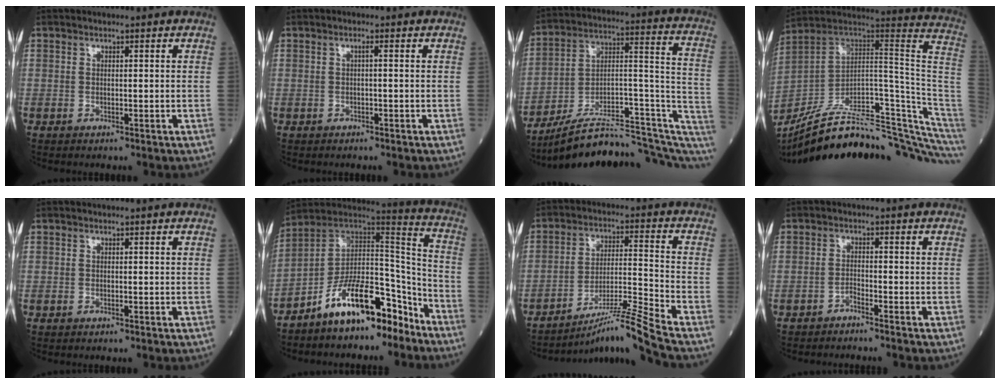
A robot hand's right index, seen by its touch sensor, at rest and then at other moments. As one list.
[{"total": 0.7, "force": [0.1, -0.2, 0.7], "torque": [-0.012, 0.000, 0.002]}, {"total": 21.4, "force": [-17.3, 4.9, 11.5], "torque": [-0.121, 0.061, -0.256]}, {"total": 31.8, "force": [-26.5, 2.7, 17.3], "torque": [-0.153, 0.011, -0.373]}, {"total": 0.0}, {"total": 14.3, "force": [-9.3, 5.1, 9.5], "torque": [-0.153, 0.042, -0.160]}, {"total": 11.1, "force": [-9.2, -3.7, 4.8], "torque": [-0.077, -0.005, -0.162]}, {"total": 1.8, "force": [-1.6, -0.4, 0.7], "torque": [-0.011, 0.002, -0.027]}]